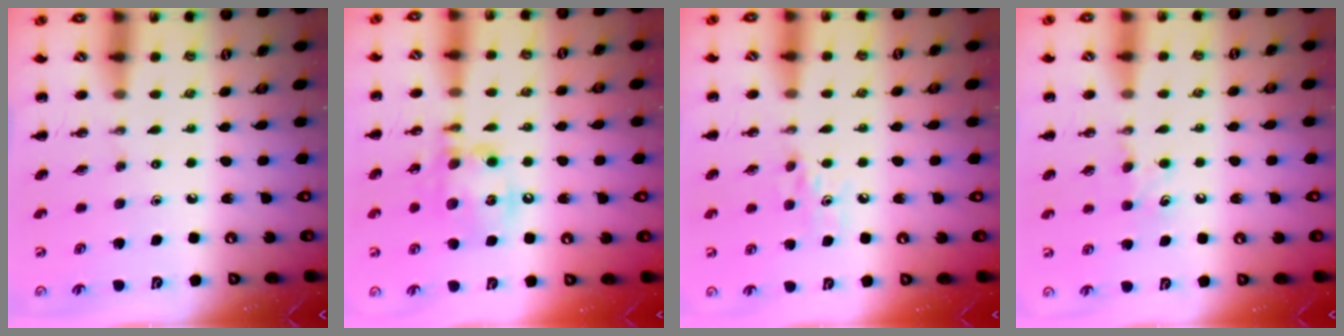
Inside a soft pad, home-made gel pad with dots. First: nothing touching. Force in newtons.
{"total": 14.6, "press": 14.4, "slide": 2.4}
{"total": 5.0, "press": 4.7, "slide": 1.7}
{"total": 6.2, "press": 6.0, "slide": 1.6}